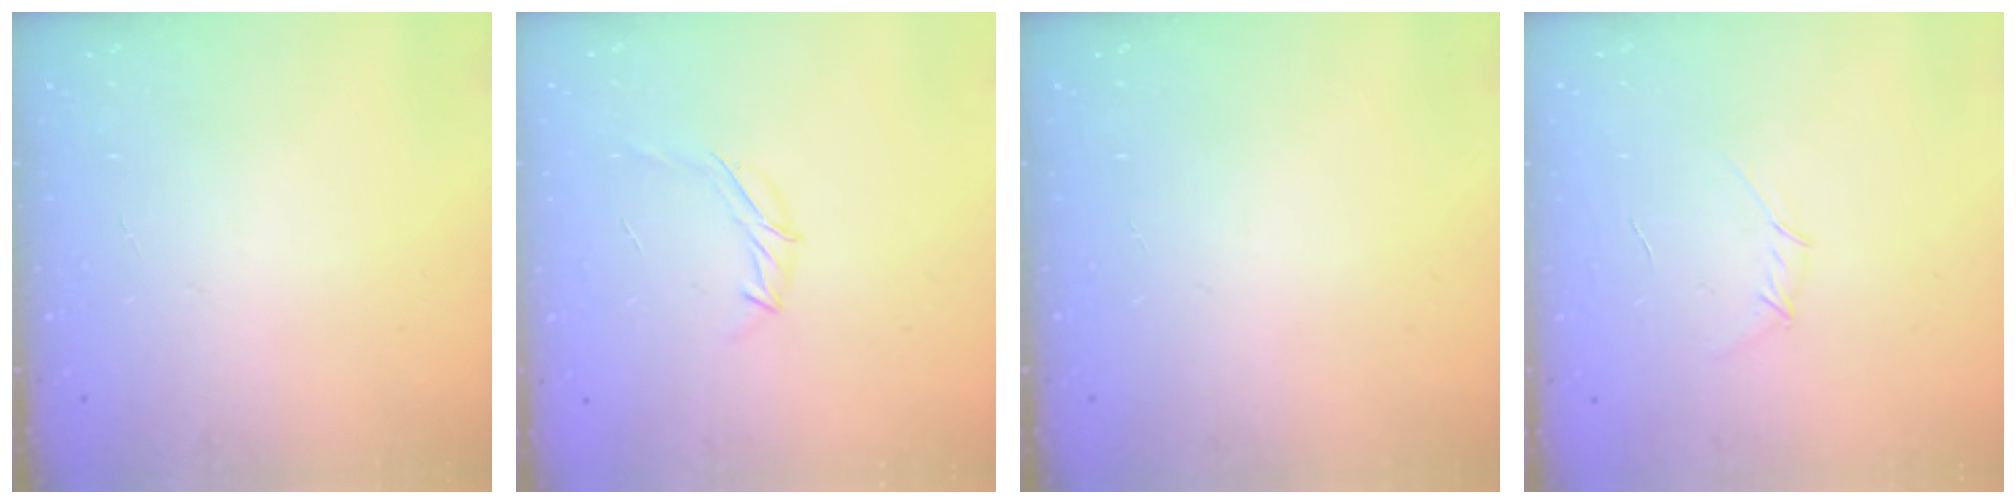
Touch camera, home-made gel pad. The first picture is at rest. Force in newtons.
{"total": 6.0, "press": 5.9, "slide": 1.1}
{"total": 0.0}
{"total": 3.5, "press": 3.4, "slide": 0.8}